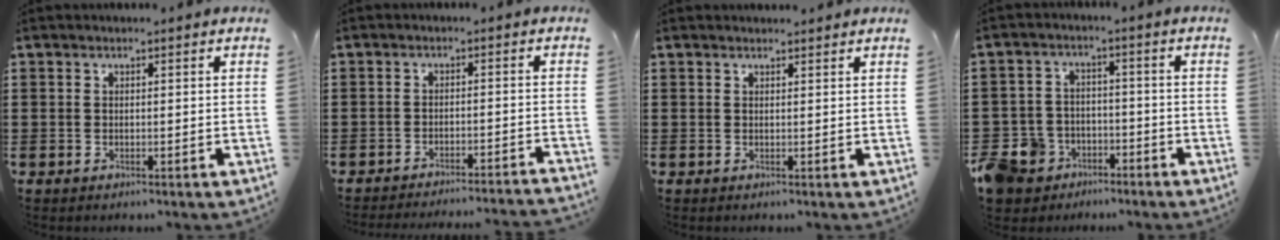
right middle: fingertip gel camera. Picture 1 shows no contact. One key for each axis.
{"total": 2.8, "fx": -2.7, "fy": -0.4, "fz": 0.4, "tx": -0.007, "ty": 0.001, "tz": -0.057}
{"total": 0.9, "fx": 0.9, "fy": -0.1, "fz": 0.0, "tx": -0.002, "ty": 0.000, "tz": 0.017}
{"total": 8.1, "fx": -6.8, "fy": 4.2, "fz": 0.9, "tx": -0.051, "ty": 0.023, "tz": -0.141}